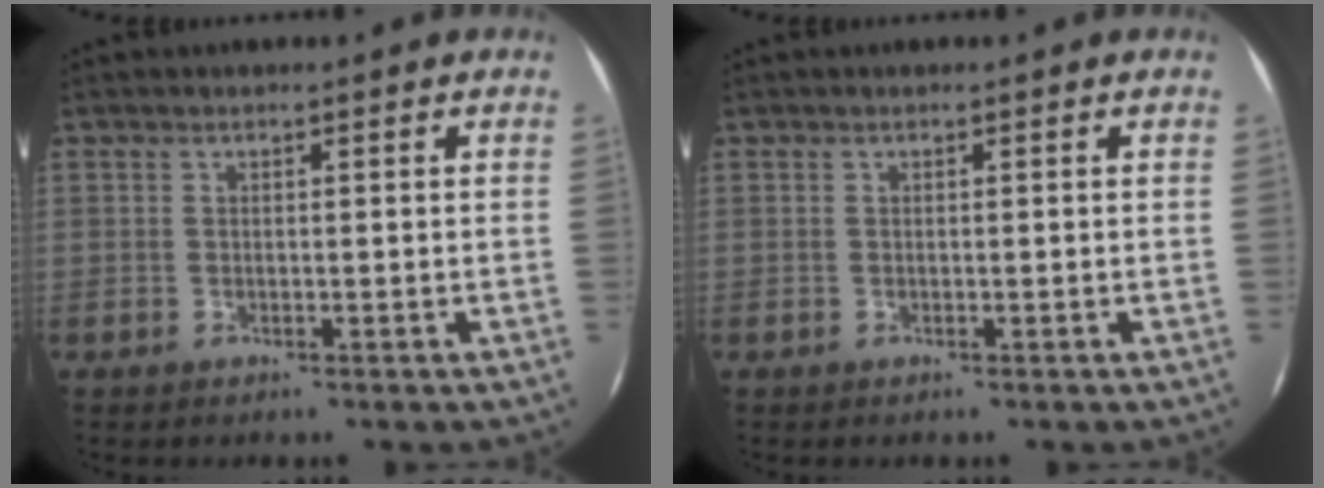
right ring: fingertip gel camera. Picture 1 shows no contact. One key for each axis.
{"total": 0.0}